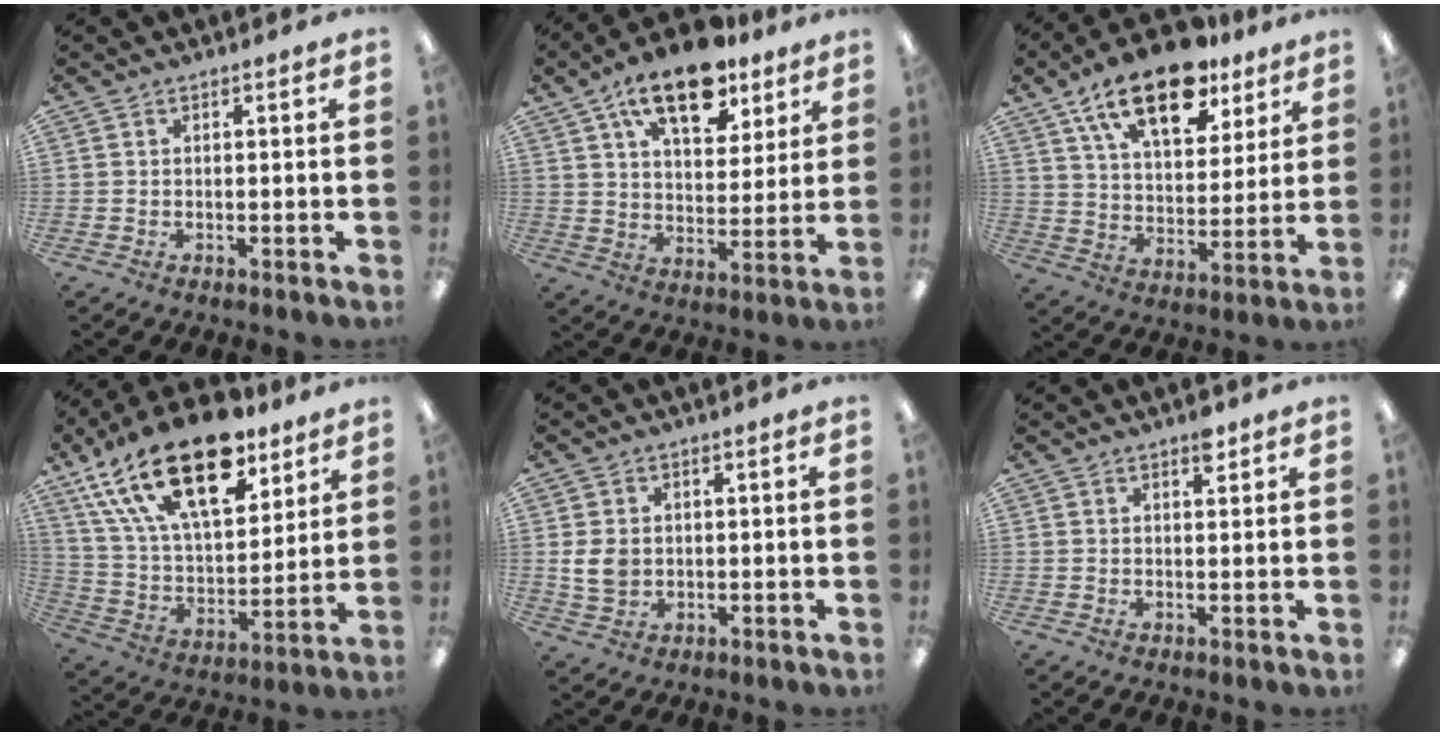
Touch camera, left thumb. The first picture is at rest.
{"total": 16.6, "force": [11.1, 7.9, 9.4], "torque": [-0.141, -0.055, 0.190]}
{"total": 19.0, "force": [12.6, 8.9, 11.1], "torque": [-0.182, -0.058, 0.216]}
{"total": 25.7, "force": [15.9, 12.1, 16.2], "torque": [-0.304, -0.089, 0.277]}
{"total": 5.3, "force": [0.3, 4.3, 3.1], "torque": [-0.080, 0.003, 0.004]}
{"total": 3.0, "force": [2.1, 1.2, 1.7], "torque": [-0.014, -0.008, 0.031]}